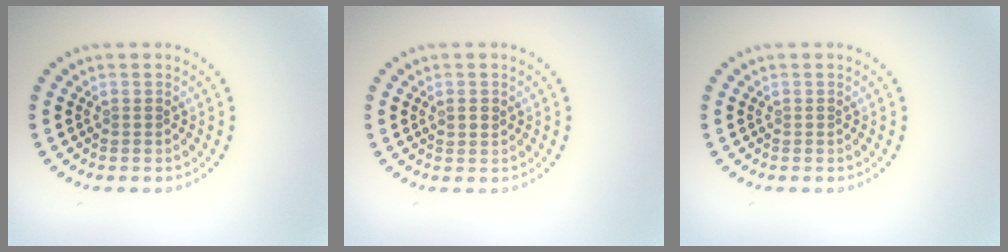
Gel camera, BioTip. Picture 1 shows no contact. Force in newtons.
{"total": 1.1, "press": 1.0, "slide": 0.5}
{"total": 0.0}